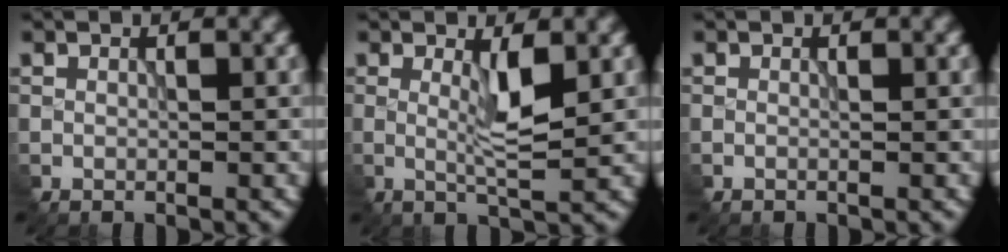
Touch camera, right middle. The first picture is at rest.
{"total": 3.0, "force": [0.4, 0.4, 2.9], "torque": [-0.058, -0.008, 0.009]}
{"total": 0.0}